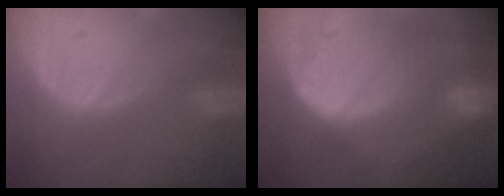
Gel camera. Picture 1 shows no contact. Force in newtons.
{"total": 10.3, "press": 8.8, "slide": 5.2}